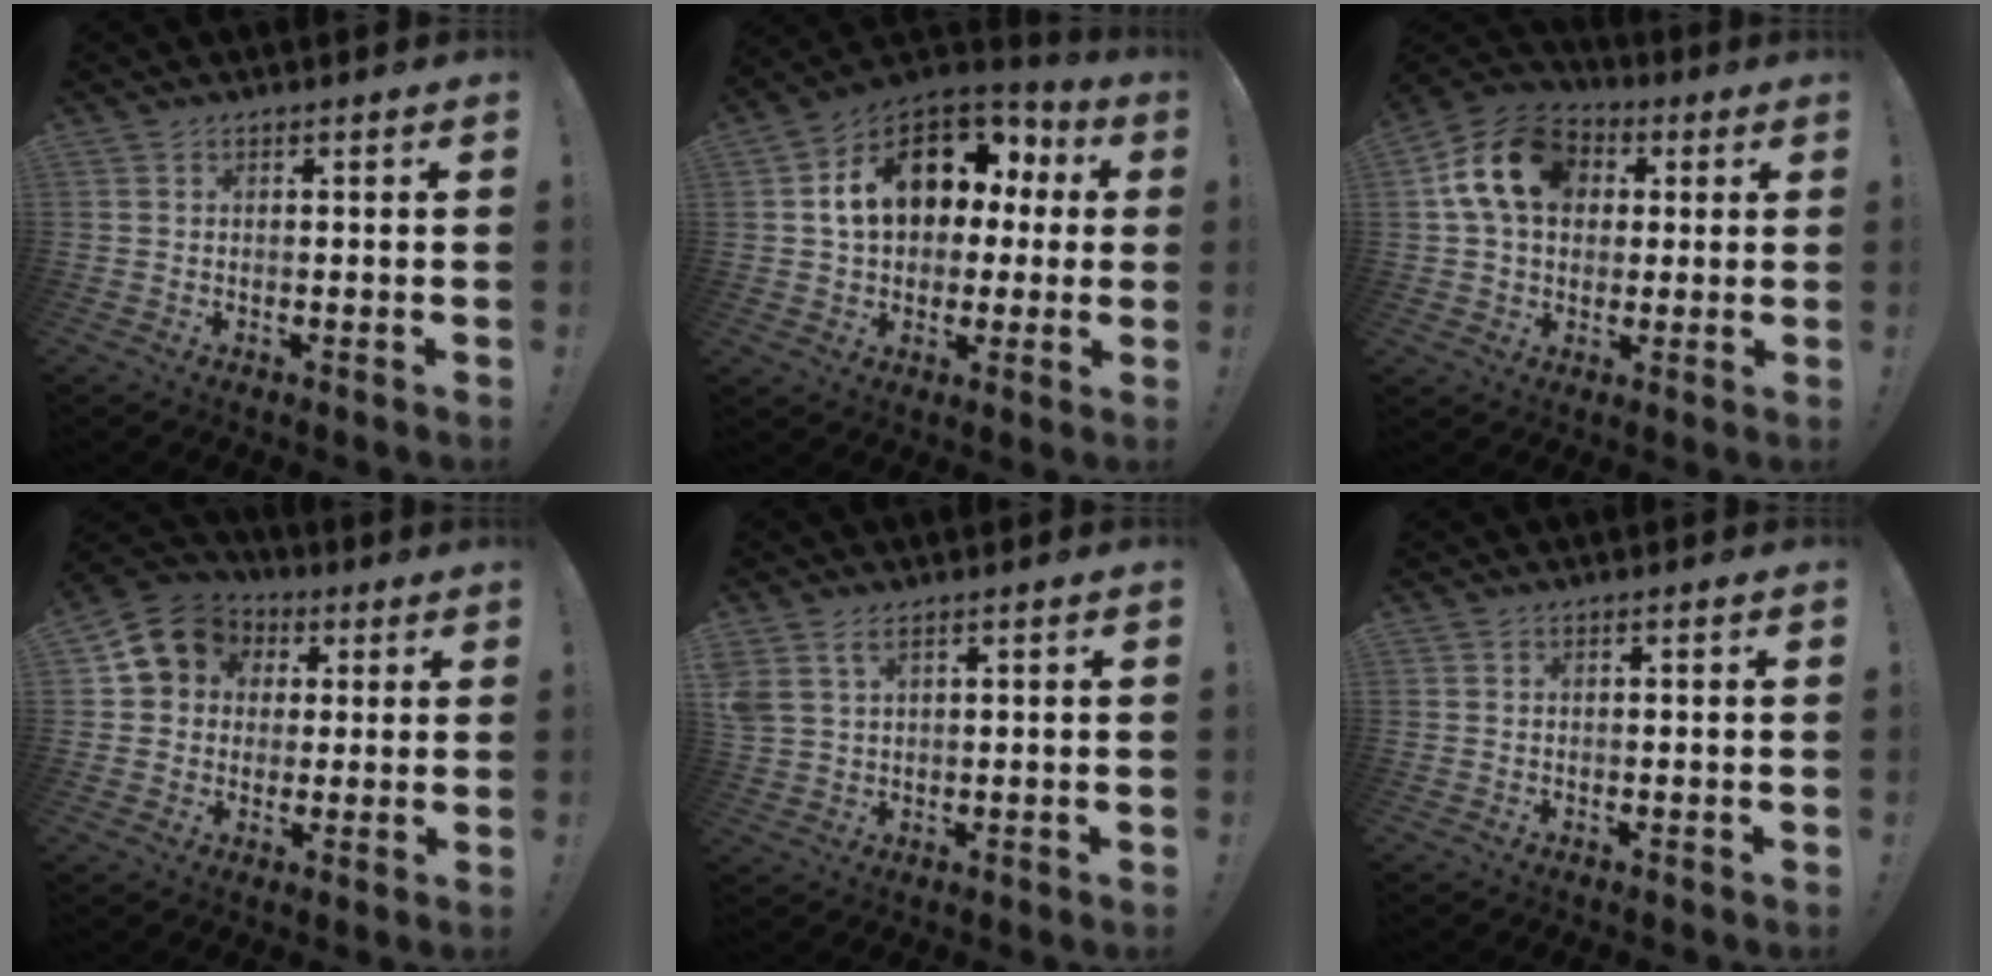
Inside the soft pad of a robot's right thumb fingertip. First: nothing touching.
{"total": 17.3, "force": [5.4, 12.2, 11.1], "torque": [-0.165, -0.012, 0.107]}
{"total": 16.3, "force": [4.2, 12.4, 9.8], "torque": [-0.159, 0.008, 0.084]}
{"total": 11.5, "force": [3.8, 9.9, 4.6], "torque": [-0.057, -0.011, 0.077]}
{"total": 4.2, "force": [2.4, 2.1, 2.7], "torque": [-0.047, -0.008, 0.048]}
{"total": 0.0}